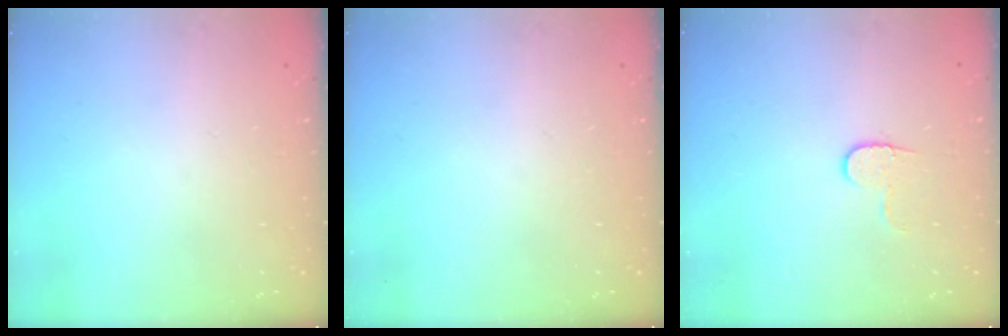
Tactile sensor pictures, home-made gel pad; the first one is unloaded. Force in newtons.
{"total": 0.0}
{"total": 4.9, "press": 4.9, "slide": 0.5}